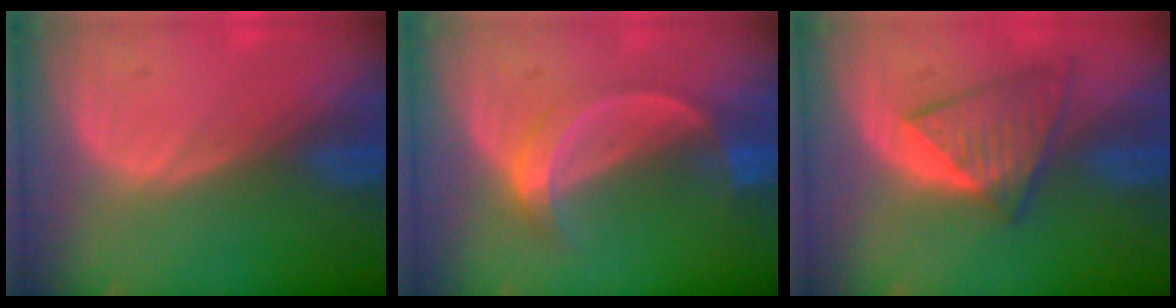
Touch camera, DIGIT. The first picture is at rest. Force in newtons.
{"total": 5.2, "press": 4.7, "slide": 2.2}
{"total": 6.1, "press": 6.1, "slide": 0.3}